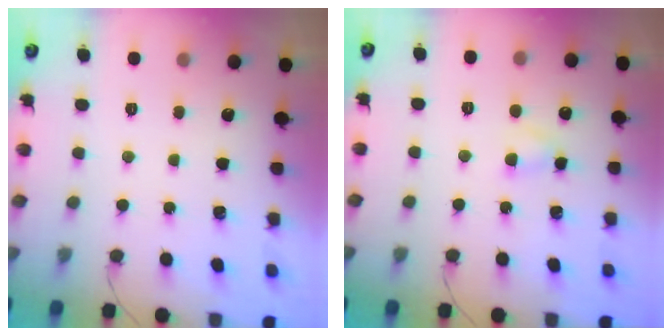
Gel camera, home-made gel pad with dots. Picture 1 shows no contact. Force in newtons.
{"total": 2.8, "press": 2.6, "slide": 1.1}